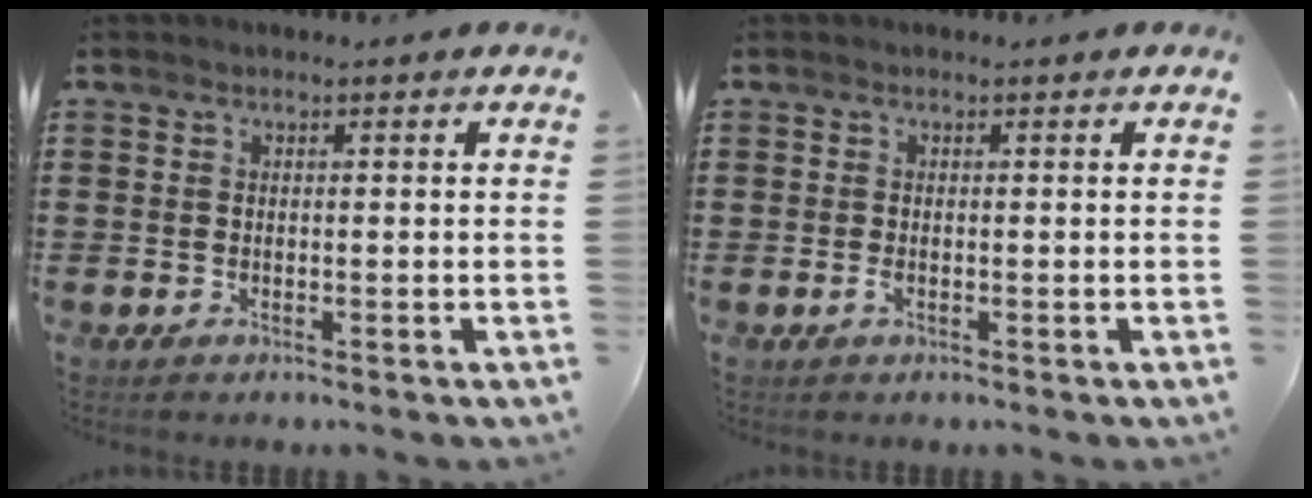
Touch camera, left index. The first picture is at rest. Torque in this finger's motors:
{"motor_torque": [0.36, 0.32, 0.13, 0.03]}